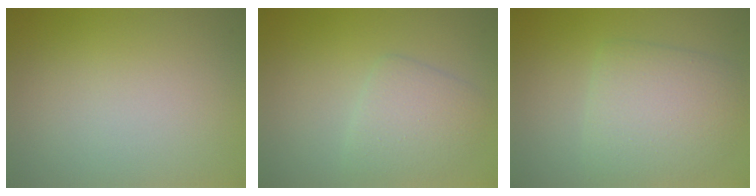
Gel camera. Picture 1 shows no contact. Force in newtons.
{"total": 3.0, "press": 3.0, "slide": 0.1}
{"total": 4.6, "press": 4.6, "slide": 0.2}